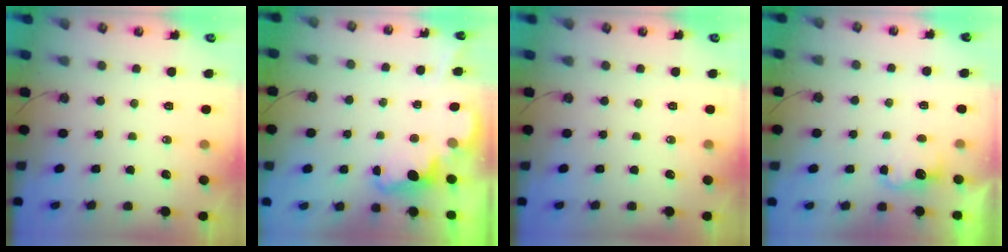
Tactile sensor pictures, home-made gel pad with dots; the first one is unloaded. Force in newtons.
{"total": 2.0, "press": 1.9, "slide": 0.5}
{"total": 0.0}
{"total": 3.6, "press": 3.5, "slide": 0.9}